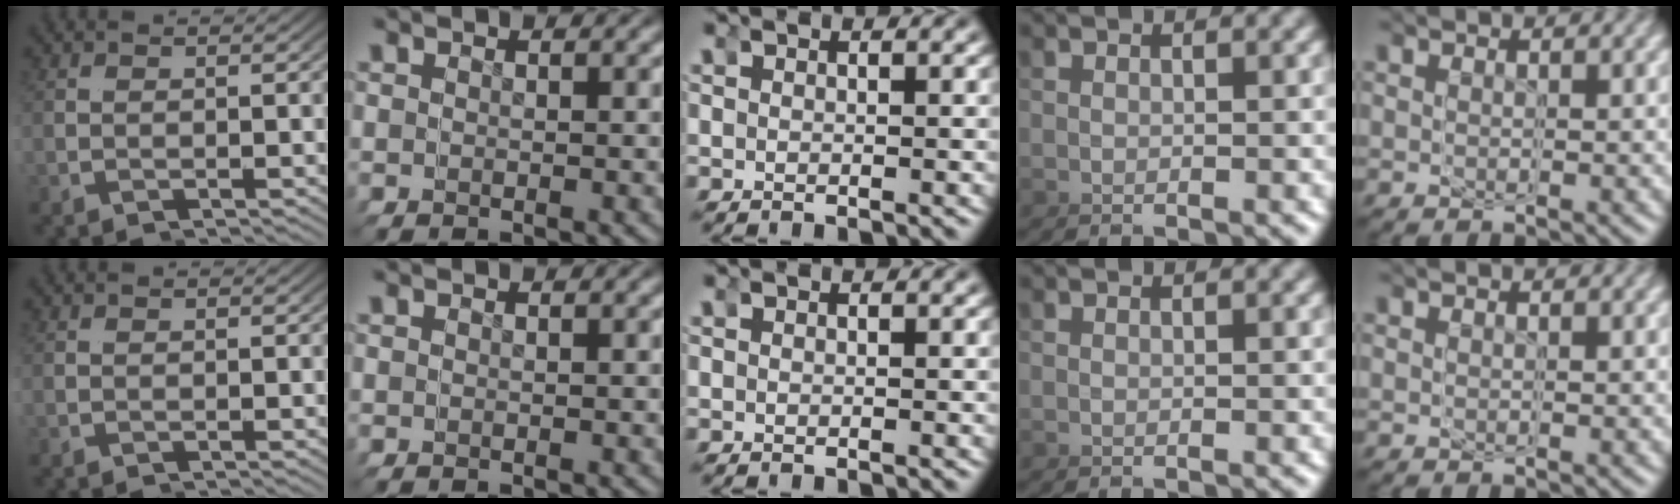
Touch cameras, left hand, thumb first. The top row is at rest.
{}